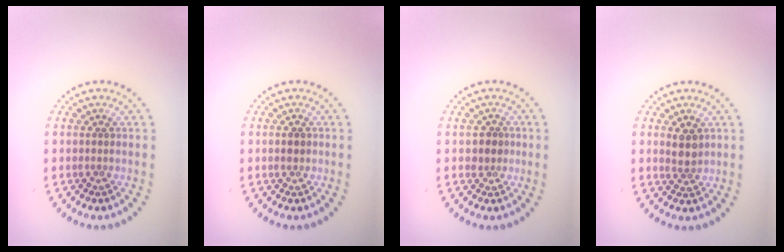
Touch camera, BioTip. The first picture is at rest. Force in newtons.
{"total": 1.2, "press": 1.2, "slide": 0.1}
{"total": 1.6, "press": 1.4, "slide": 0.6}
{"total": 1.9, "press": 1.7, "slide": 0.9}